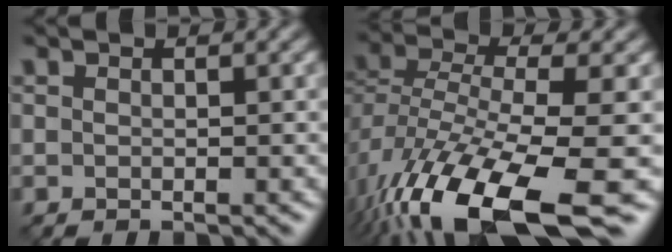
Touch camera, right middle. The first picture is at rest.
{"total": 12.1, "force": [-6.2, 4.2, 9.5], "torque": [-0.199, -0.021, -0.103]}